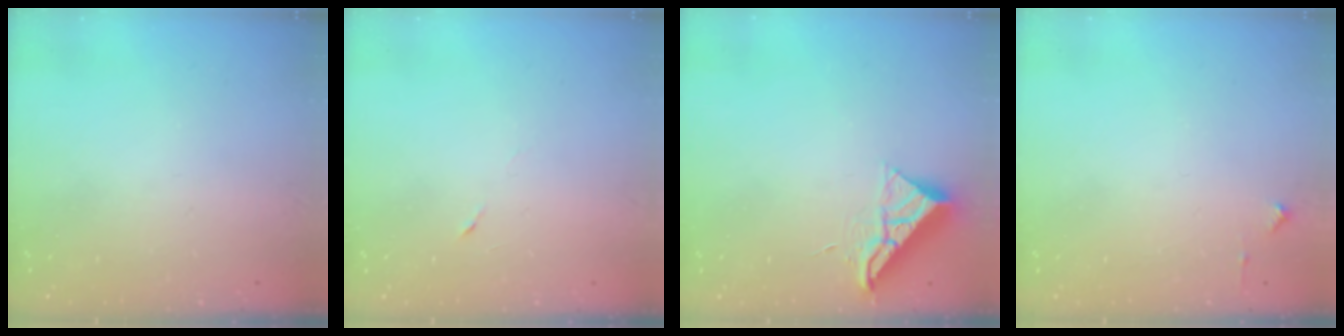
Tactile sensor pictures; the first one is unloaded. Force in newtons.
{"total": 3.3, "press": 3.0, "slide": 1.4}
{"total": 10.2, "press": 10.2, "slide": 0.5}
{"total": 3.0, "press": 3.0, "slide": 0.4}